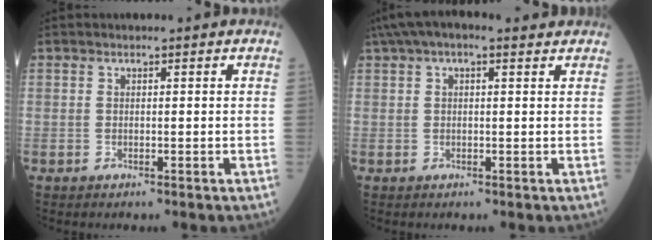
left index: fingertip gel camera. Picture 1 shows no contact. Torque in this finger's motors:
{"motor_torque": [0.92, -1.22, 0.30, 0.13]}